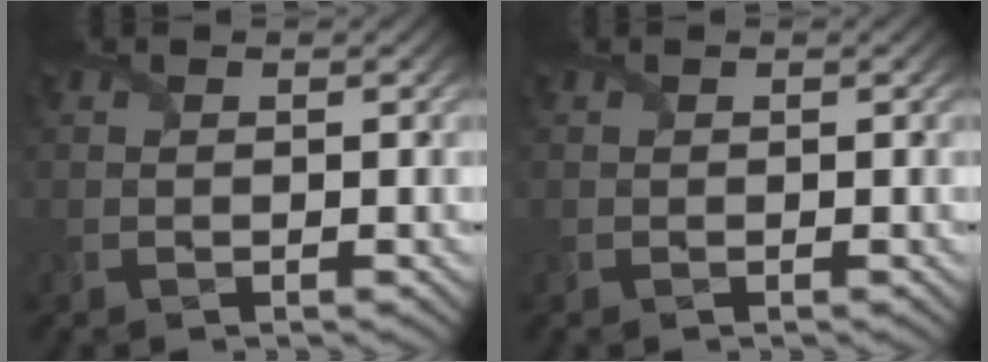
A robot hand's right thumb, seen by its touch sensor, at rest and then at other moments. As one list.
[{"total": 0.0}]